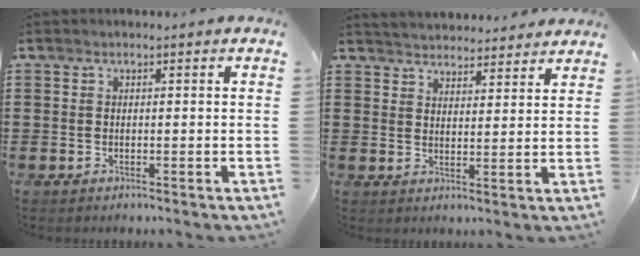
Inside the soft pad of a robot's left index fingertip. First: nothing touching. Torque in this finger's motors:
{"motor_torque": [1.12, -1.02, 0.23, 0.04]}